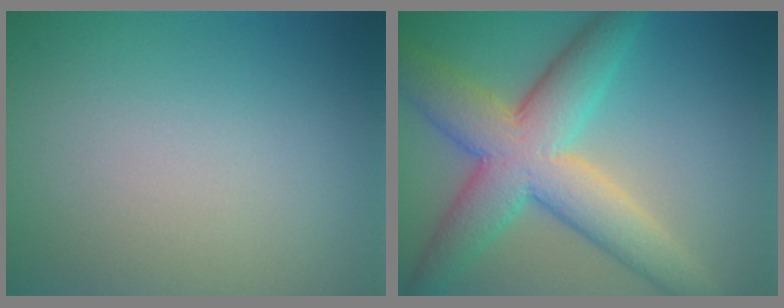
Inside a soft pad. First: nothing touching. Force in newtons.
{"total": 8.7, "press": 8.7, "slide": 0.4}